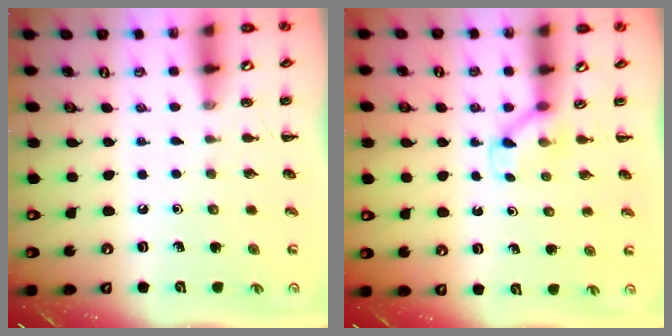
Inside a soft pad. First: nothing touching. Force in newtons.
{"total": 2.6, "press": 2.4, "slide": 0.9}